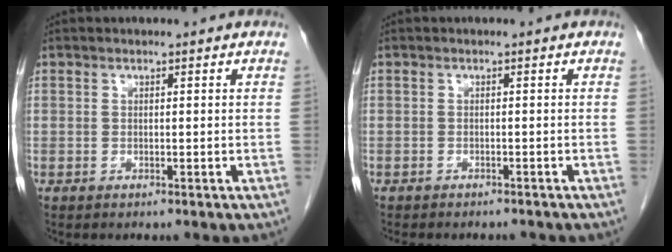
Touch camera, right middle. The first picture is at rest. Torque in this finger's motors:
{"motor_torque": [0.15, -0.13, 0.02, 0.04]}